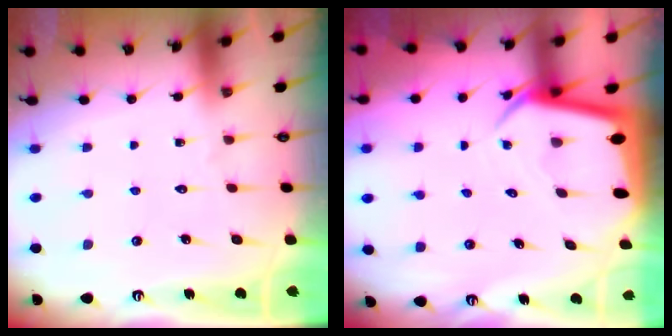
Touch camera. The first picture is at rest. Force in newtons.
{"total": 4.1, "press": 4.0, "slide": 0.3}